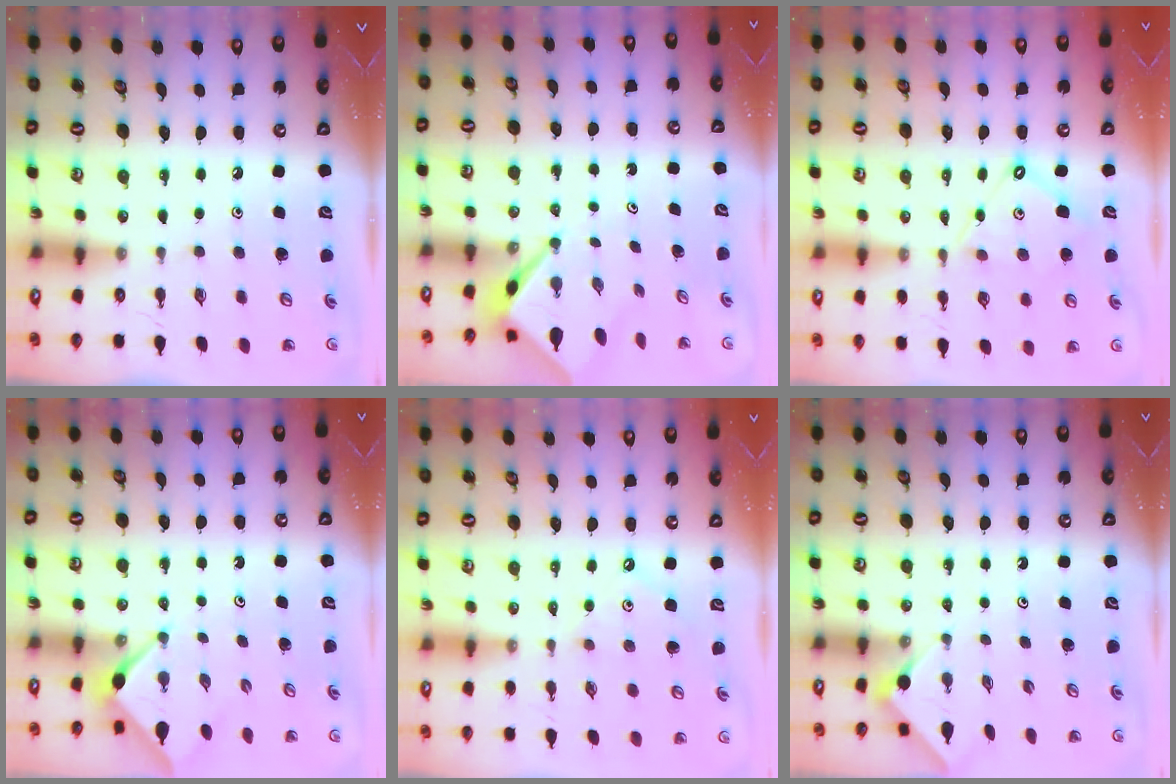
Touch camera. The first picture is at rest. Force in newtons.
{"total": 3.0, "press": 3.0, "slide": 0.2}
{"total": 9.9, "press": 9.9, "slide": 0.7}
{"total": 3.0, "press": 2.9, "slide": 0.3}
{"total": 1.9, "press": 1.9, "slide": 0.4}
{"total": 2.7, "press": 2.7, "slide": 0.4}